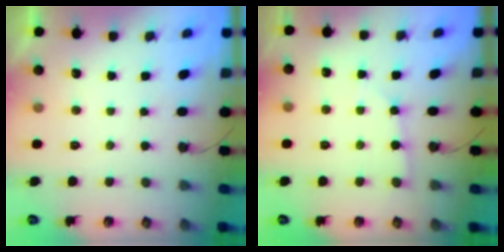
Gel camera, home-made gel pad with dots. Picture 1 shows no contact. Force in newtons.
{"total": 1.9, "press": 1.9, "slide": 0.3}